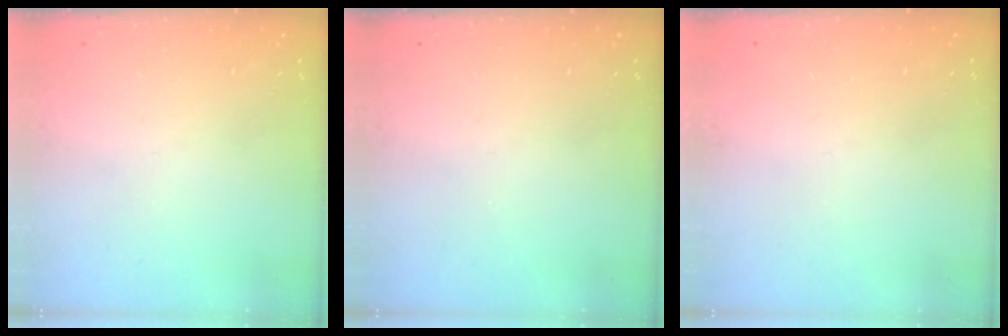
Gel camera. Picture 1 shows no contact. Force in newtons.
{"total": 0.0}
{"total": 0.7, "press": 0.6, "slide": 0.1}